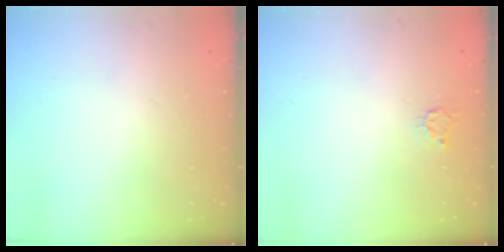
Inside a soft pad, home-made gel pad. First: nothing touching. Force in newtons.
{"total": 3.5, "press": 3.4, "slide": 0.4}